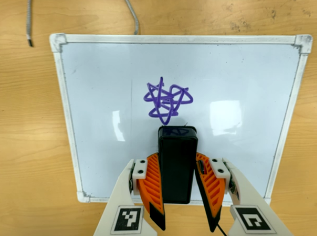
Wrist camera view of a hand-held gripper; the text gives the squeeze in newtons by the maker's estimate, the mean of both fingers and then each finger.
{"total": 8.4, "left": 6.6, "right": 10.2}